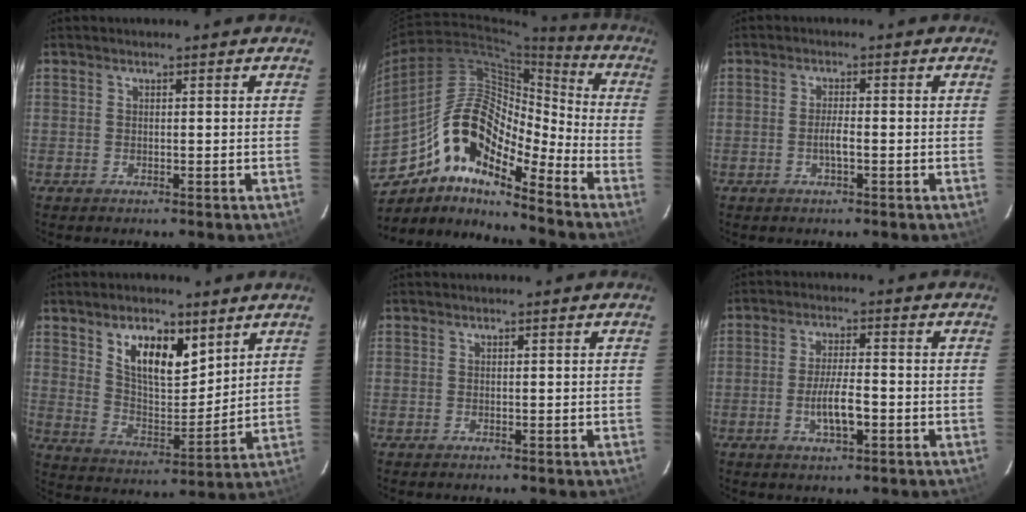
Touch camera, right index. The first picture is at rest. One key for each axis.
{"total": 16.7, "fx": -10.7, "fy": 5.8, "fz": 11.4, "tx": -0.196, "ty": 0.007, "tz": -0.213}
{"total": 2.5, "fx": -0.8, "fy": 0.3, "fz": 2.4, "tx": -0.046, "ty": 0.000, "tz": -0.015}
{"total": 11.7, "fx": 6.6, "fy": 5.5, "fz": 7.9, "tx": -0.132, "ty": 0.001, "tz": 0.125}
{"total": 0.0}
{"total": 6.4, "fx": -2.1, "fy": 1.5, "fz": 5.8, "tx": -0.113, "ty": -0.003, "tz": -0.035}